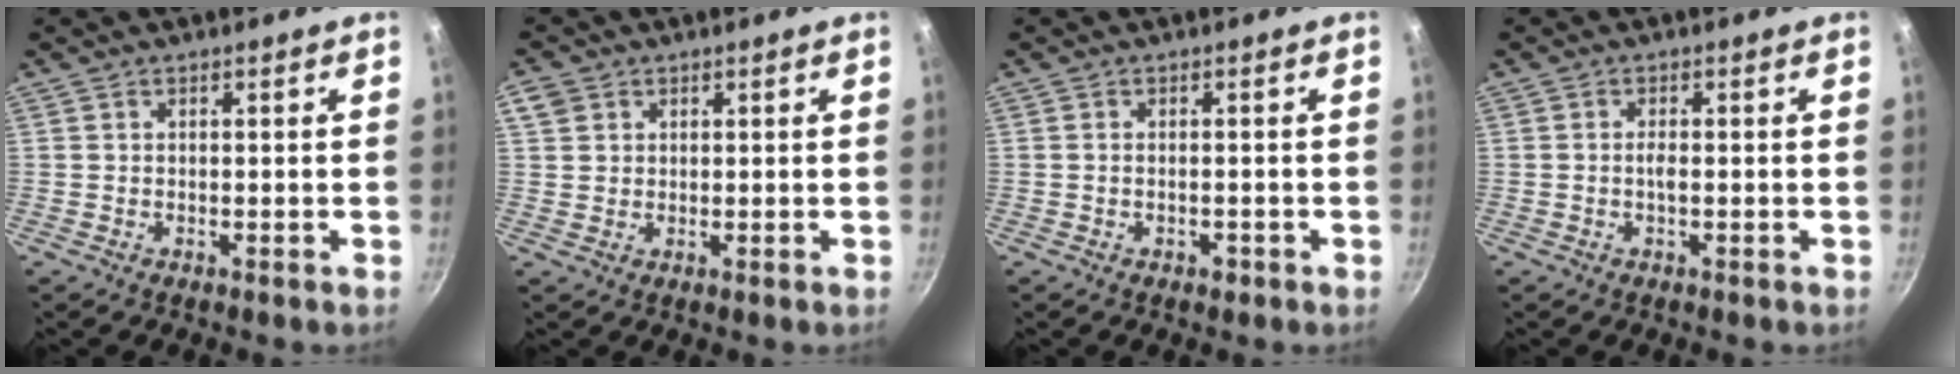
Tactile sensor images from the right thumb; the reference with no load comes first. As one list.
[{"total": 3.8, "force": [1.4, 3.2, 1.4], "torque": [-0.011, 0.002, 0.026]}, {"total": 1.5, "force": [-0.7, 0.8, 1.0], "torque": [-0.016, 0.005, -0.011]}, {"total": 1.4, "force": [-0.2, 0.5, 1.3], "torque": [-0.027, 0.003, -0.006]}]